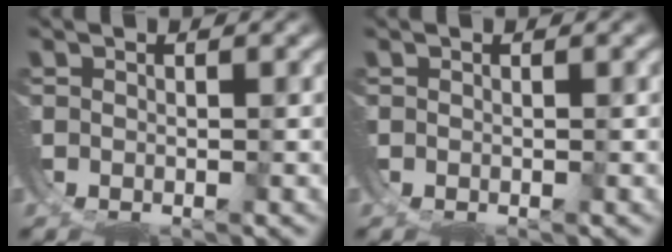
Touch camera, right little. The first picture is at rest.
{"total": 0.0}